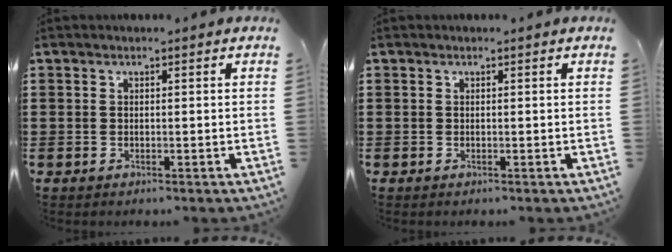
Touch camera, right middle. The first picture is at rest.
{"total": 0.0}